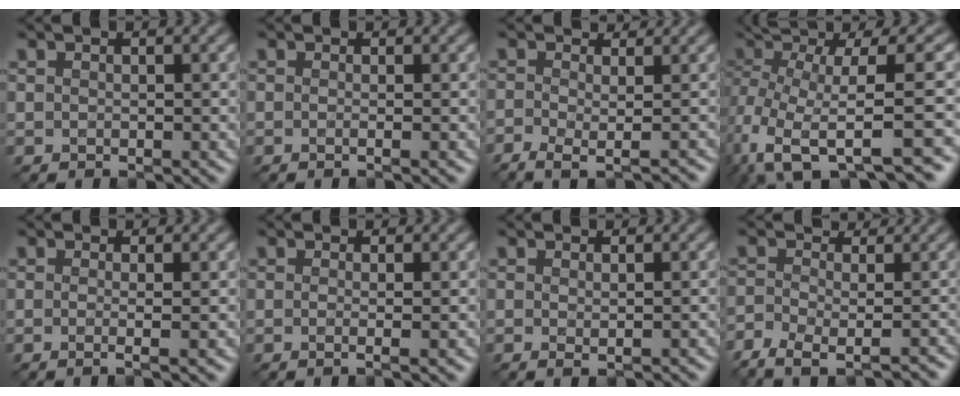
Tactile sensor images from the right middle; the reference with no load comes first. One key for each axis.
{"total": 1.6, "fx": 0.0, "fy": 0.8, "fz": 1.4, "tx": -0.009, "ty": -0.009, "tz": -0.022}
{"total": 3.6, "fx": -1.6, "fy": 1.6, "fz": 2.8, "tx": -0.040, "ty": -0.001, "tz": -0.017}
{"total": 10.6, "fx": -1.7, "fy": 3.3, "fz": 10.0, "tx": -0.190, "ty": 0.010, "tz": -0.011}
{"total": 2.6, "fx": 0.1, "fy": 1.2, "fz": 2.3, "tx": -0.024, "ty": -0.002, "tz": -0.024}
{"total": 2.3, "fx": 0.2, "fy": 1.1, "fz": 2.0, "tx": -0.020, "ty": -0.003, "tz": -0.022}
{"total": 0.7, "fx": -0.2, "fy": 0.1, "fz": 0.7, "tx": -0.012, "ty": -0.008, "tz": -0.005}
{"total": 5.3, "fx": -3.8, "fy": 2.3, "fz": 2.9, "tx": -0.042, "ty": 0.003, "tz": -0.059}